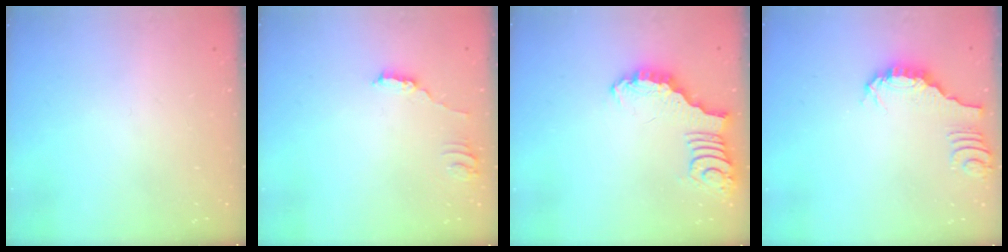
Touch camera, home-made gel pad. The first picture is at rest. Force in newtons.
{"total": 2.5, "press": 2.5, "slide": 0.2}
{"total": 3.4, "press": 3.4, "slide": 0.4}
{"total": 1.3, "press": 1.3, "slide": 0.3}